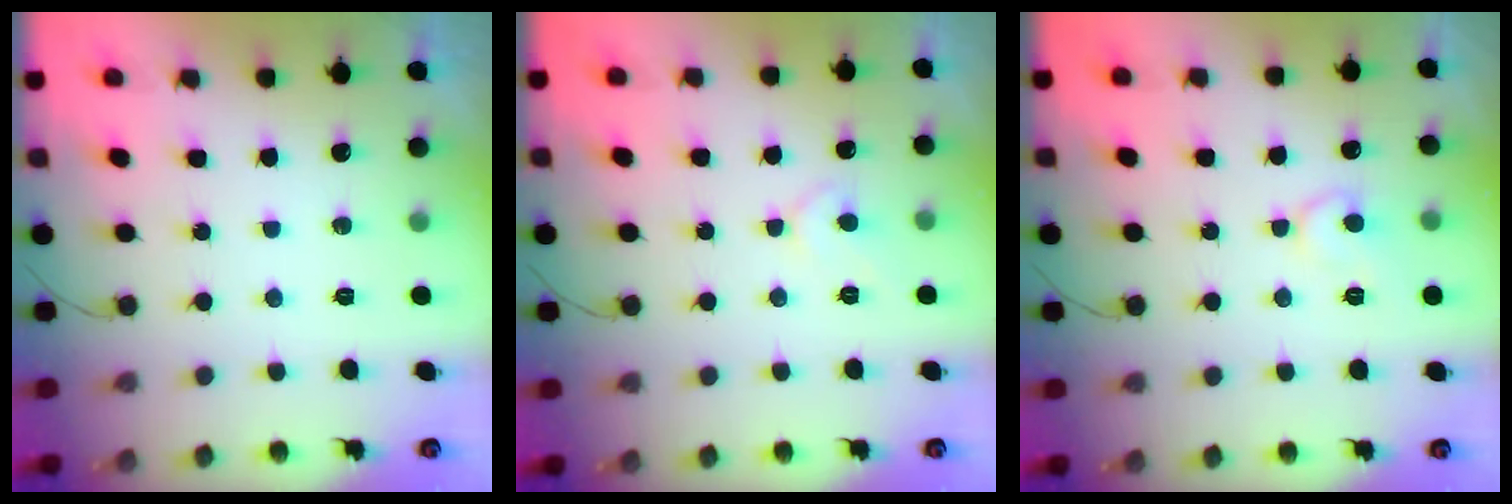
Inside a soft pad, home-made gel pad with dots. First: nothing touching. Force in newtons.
{"total": 5.4, "press": 5.3, "slide": 0.8}
{"total": 7.4, "press": 7.4, "slide": 0.7}